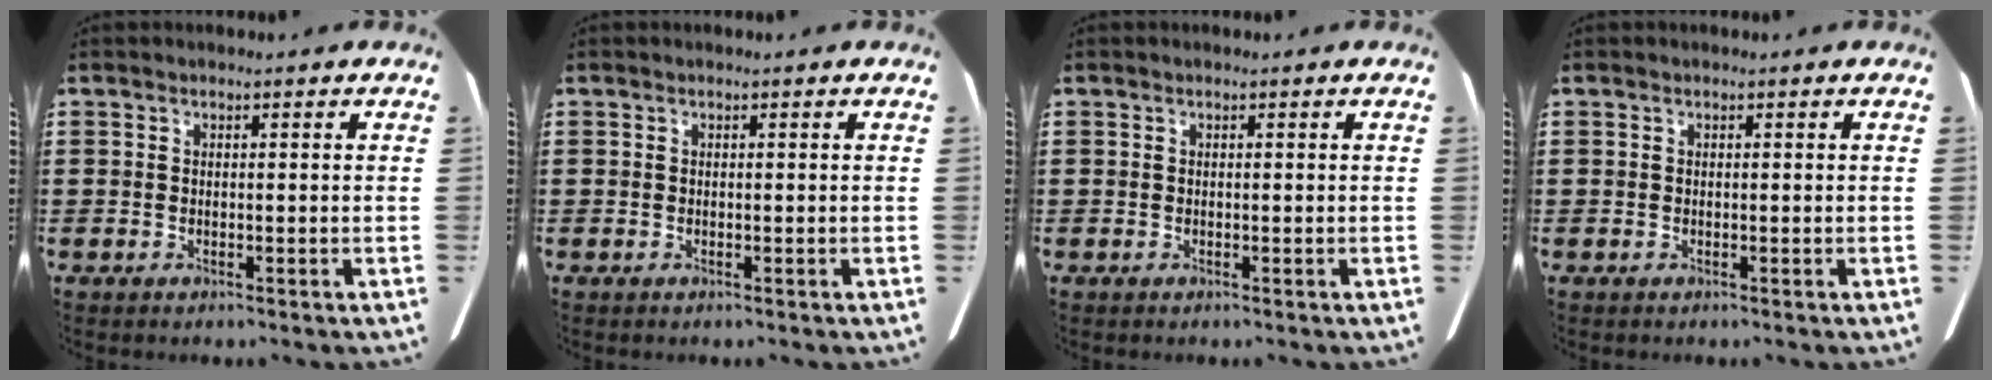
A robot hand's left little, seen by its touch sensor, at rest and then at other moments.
{"total": 0.0}
{"total": 0.0}
{"total": 0.0}